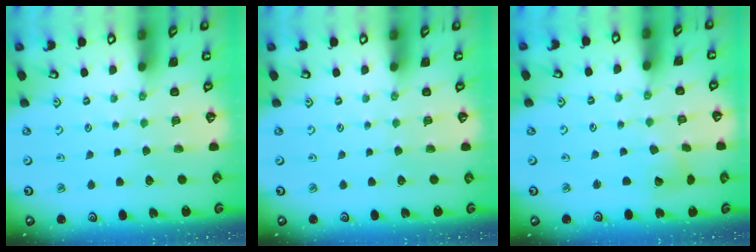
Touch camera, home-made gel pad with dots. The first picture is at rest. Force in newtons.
{"total": 0.0}
{"total": 4.7, "press": 4.6, "slide": 0.6}